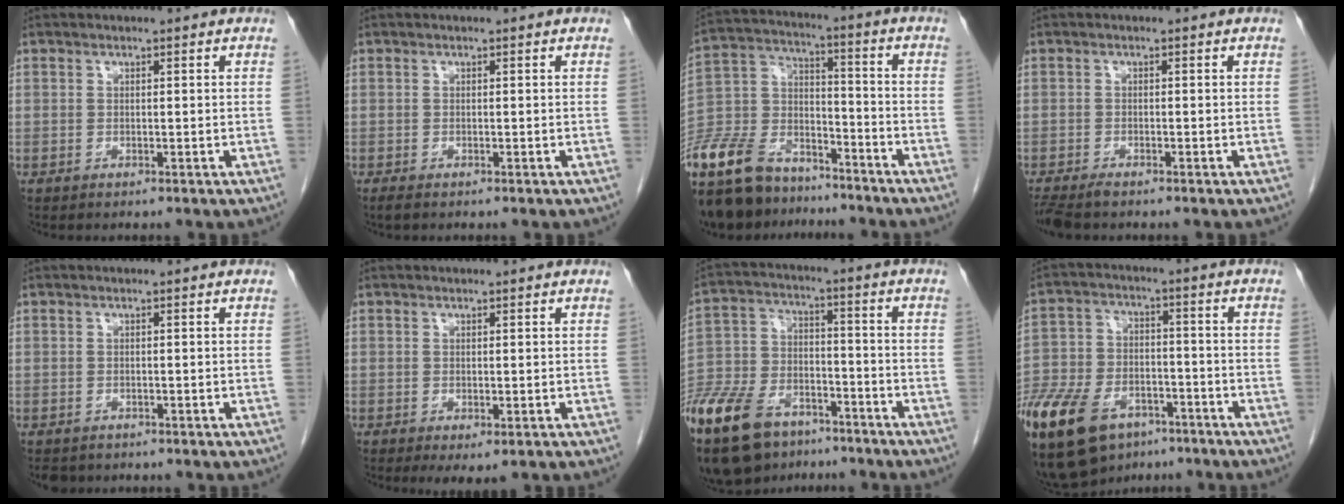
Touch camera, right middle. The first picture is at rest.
{"total": 0.9, "force": [-0.7, 0.2, 0.5], "torque": [-0.014, -0.003, -0.011]}
{"total": 22.0, "force": [-17.4, 9.8, 9.3], "torque": [-0.260, -0.014, -0.308]}
{"total": 3.4, "force": [-2.9, 0.6, 1.7], "torque": [-0.031, -0.010, -0.049]}
{"total": 2.6, "force": [-2.1, 1.6, 0.5], "torque": [-0.010, -0.001, -0.030]}
{"total": 2.4, "force": [-1.0, 0.8, 2.1], "torque": [-0.032, -0.009, -0.005]}
{"total": 20.7, "force": [-14.5, 10.1, 10.9], "torque": [-0.286, -0.016, -0.256]}
{"total": 26.1, "force": [-16.2, 14.3, 14.7], "torque": [-0.387, -0.037, -0.272]}